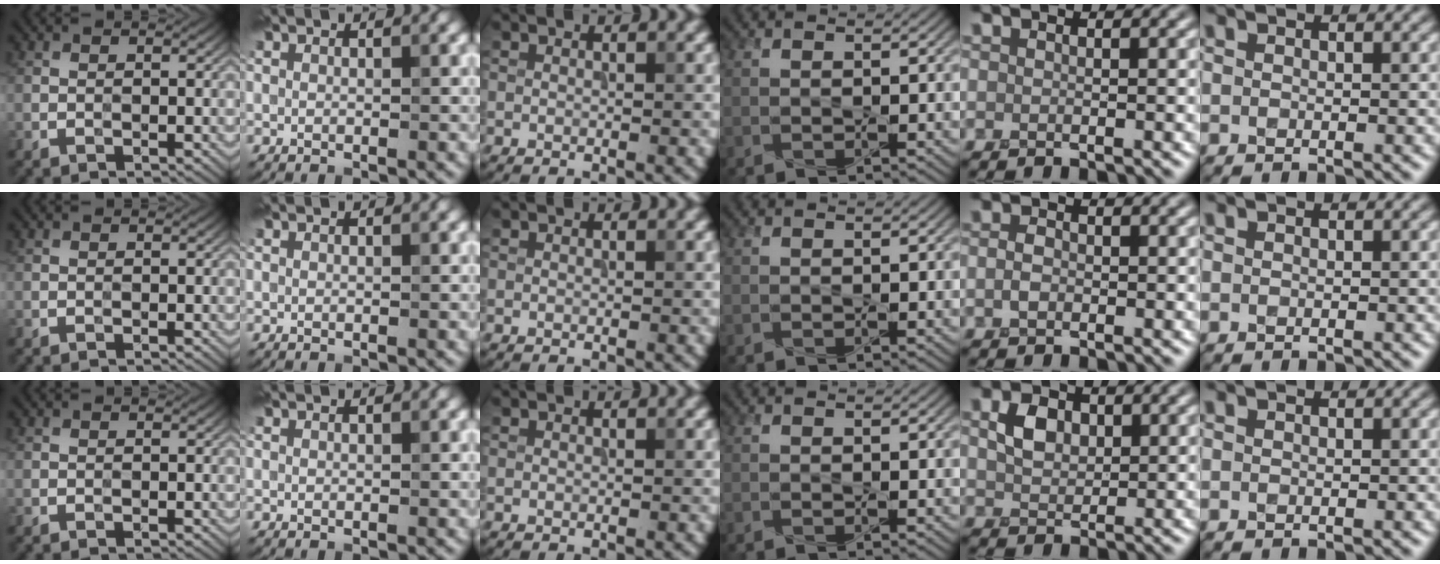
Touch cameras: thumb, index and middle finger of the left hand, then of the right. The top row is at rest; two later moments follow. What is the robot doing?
{"motion": "press", "object": "joystick"}